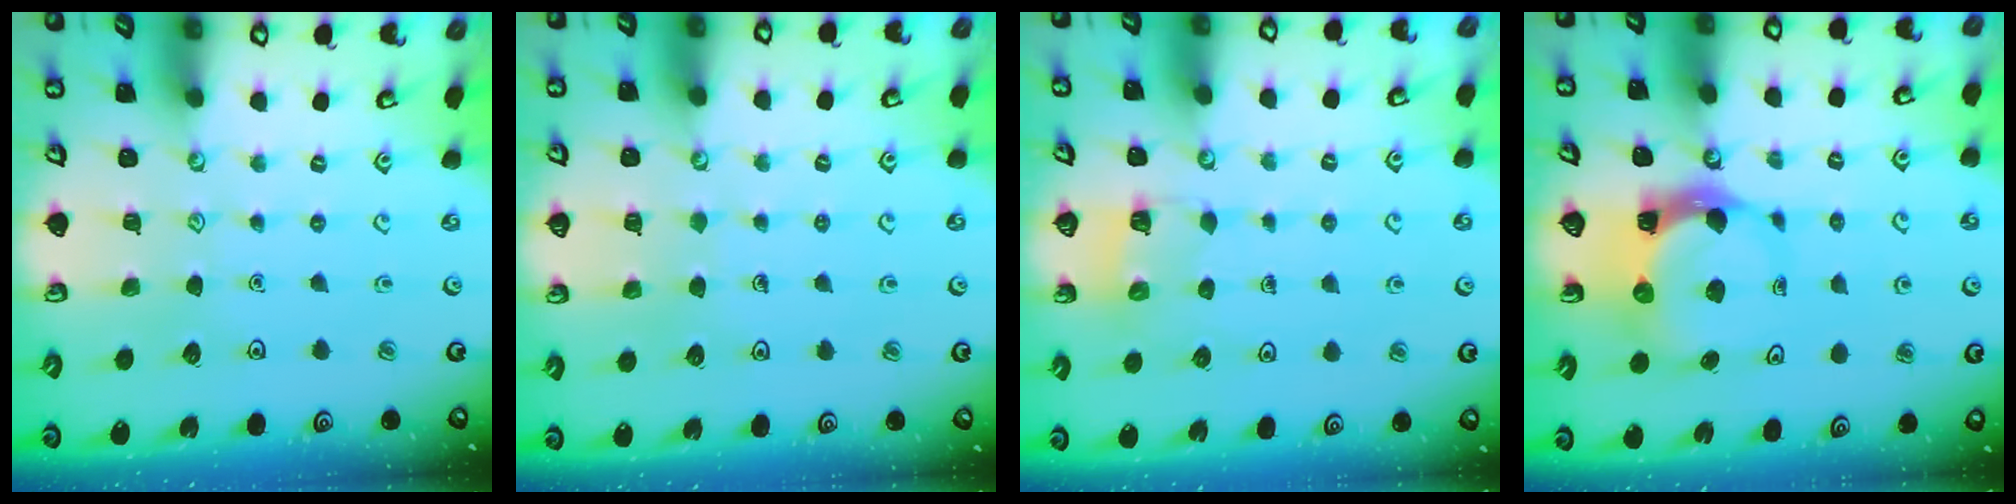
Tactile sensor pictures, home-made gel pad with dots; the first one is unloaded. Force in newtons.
{"total": 3.2, "press": 3.2, "slide": 0.2}
{"total": 4.6, "press": 4.6, "slide": 0.3}
{"total": 5.5, "press": 5.5, "slide": 0.9}